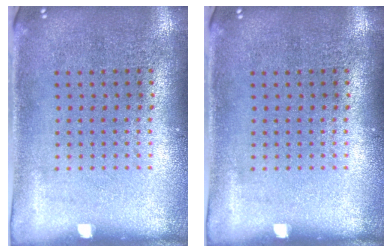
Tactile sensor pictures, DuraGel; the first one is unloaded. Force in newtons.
{"total": 0.0}